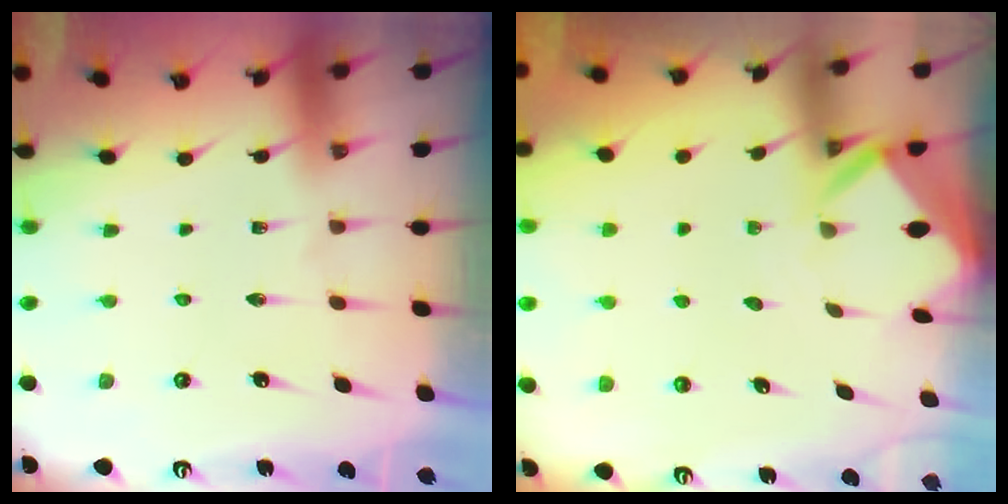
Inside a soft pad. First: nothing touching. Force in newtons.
{"total": 2.6, "press": 2.5, "slide": 0.3}